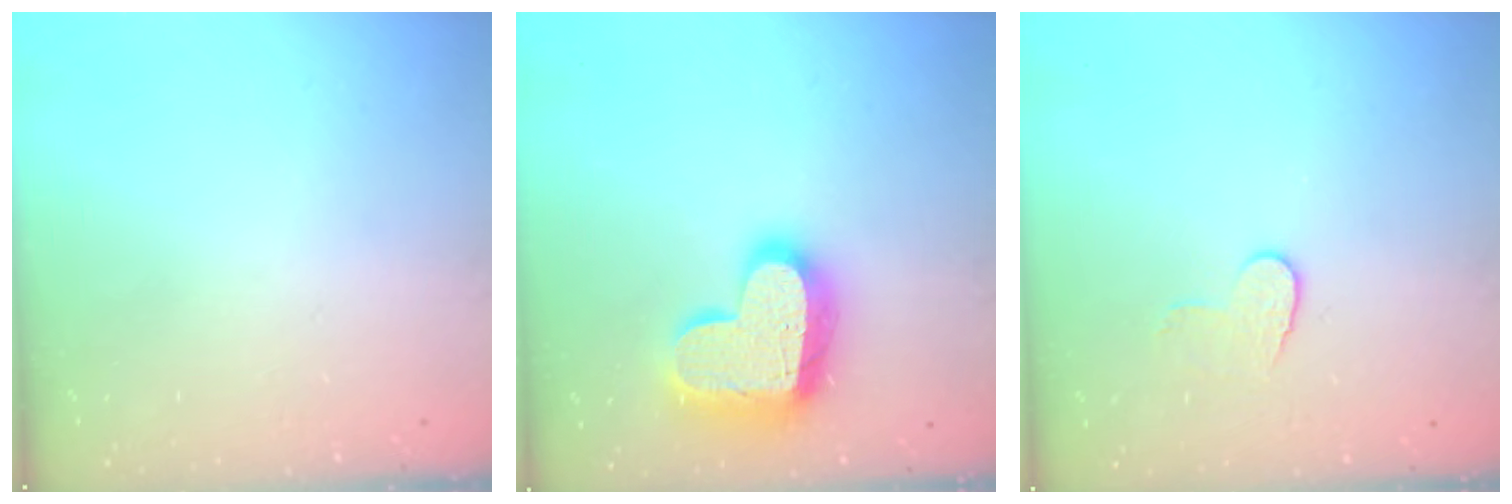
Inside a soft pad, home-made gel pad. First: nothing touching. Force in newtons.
{"total": 19.8, "press": 19.8, "slide": 1.5}
{"total": 6.1, "press": 6.1, "slide": 0.5}